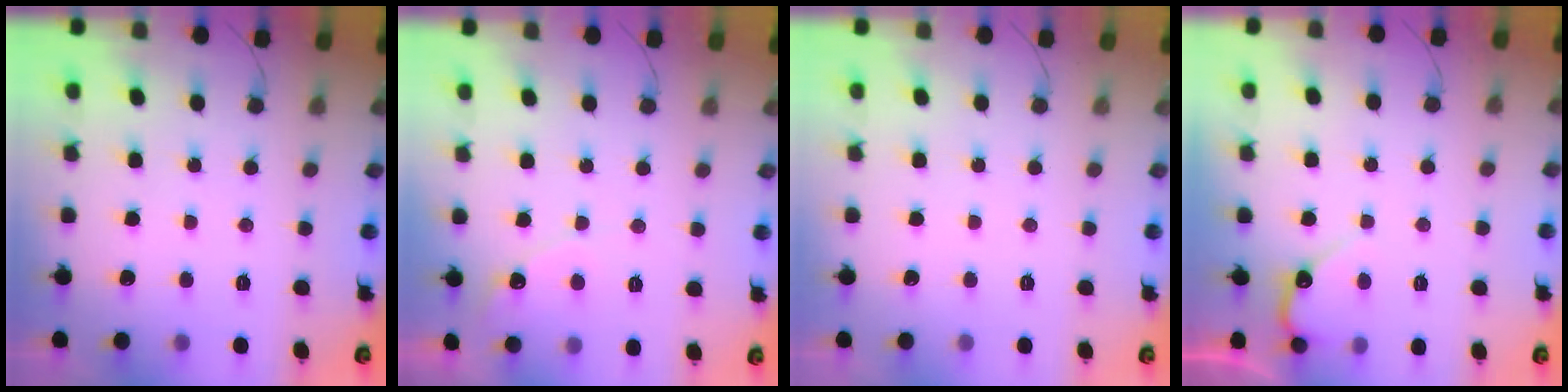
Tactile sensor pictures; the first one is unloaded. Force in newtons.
{"total": 4.1, "press": 4.1, "slide": 0.3}
{"total": 0.0}
{"total": 5.3, "press": 5.2, "slide": 0.5}